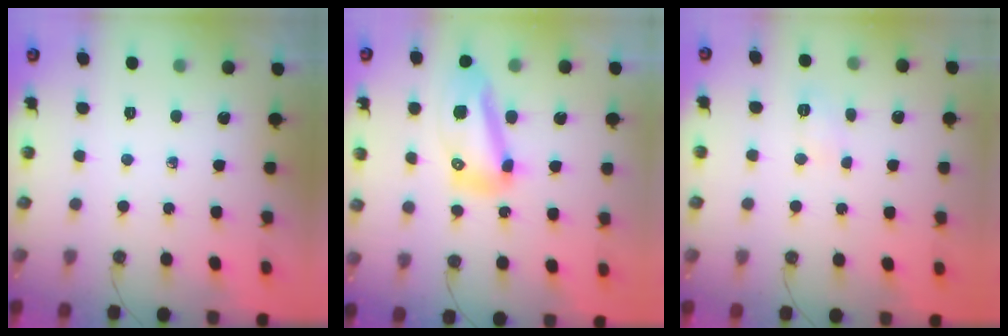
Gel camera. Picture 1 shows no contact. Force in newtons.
{"total": 11.9, "press": 11.8, "slide": 1.3}
{"total": 3.7, "press": 3.7, "slide": 0.5}